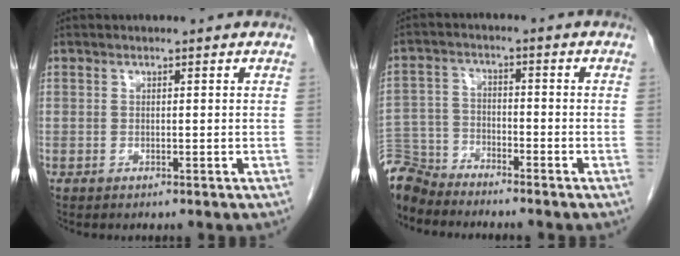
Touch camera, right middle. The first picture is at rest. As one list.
[{"total": 6.8, "force": [-6.7, 1.2, 0.1], "torque": [-0.005, -0.004, -0.135]}]